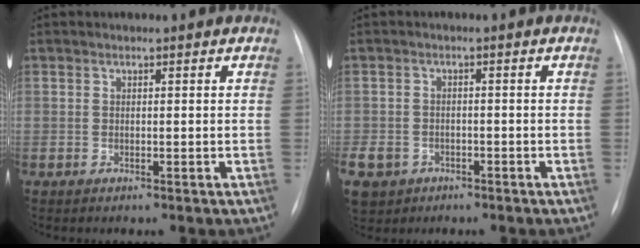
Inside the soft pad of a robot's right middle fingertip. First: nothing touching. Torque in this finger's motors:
{"motor_torque": [0.46, -0.33, 0.30, 0.21]}